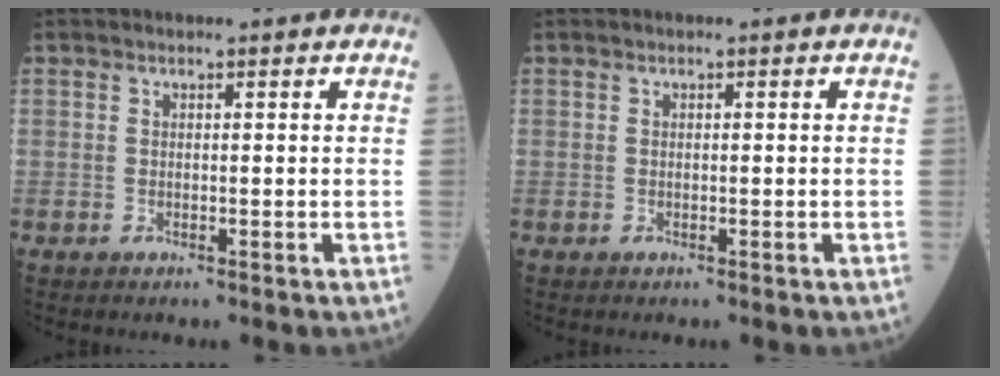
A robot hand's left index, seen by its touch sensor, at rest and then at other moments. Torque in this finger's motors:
{"motor_torque": [0.02, 0.02, 0.00, 0.00]}